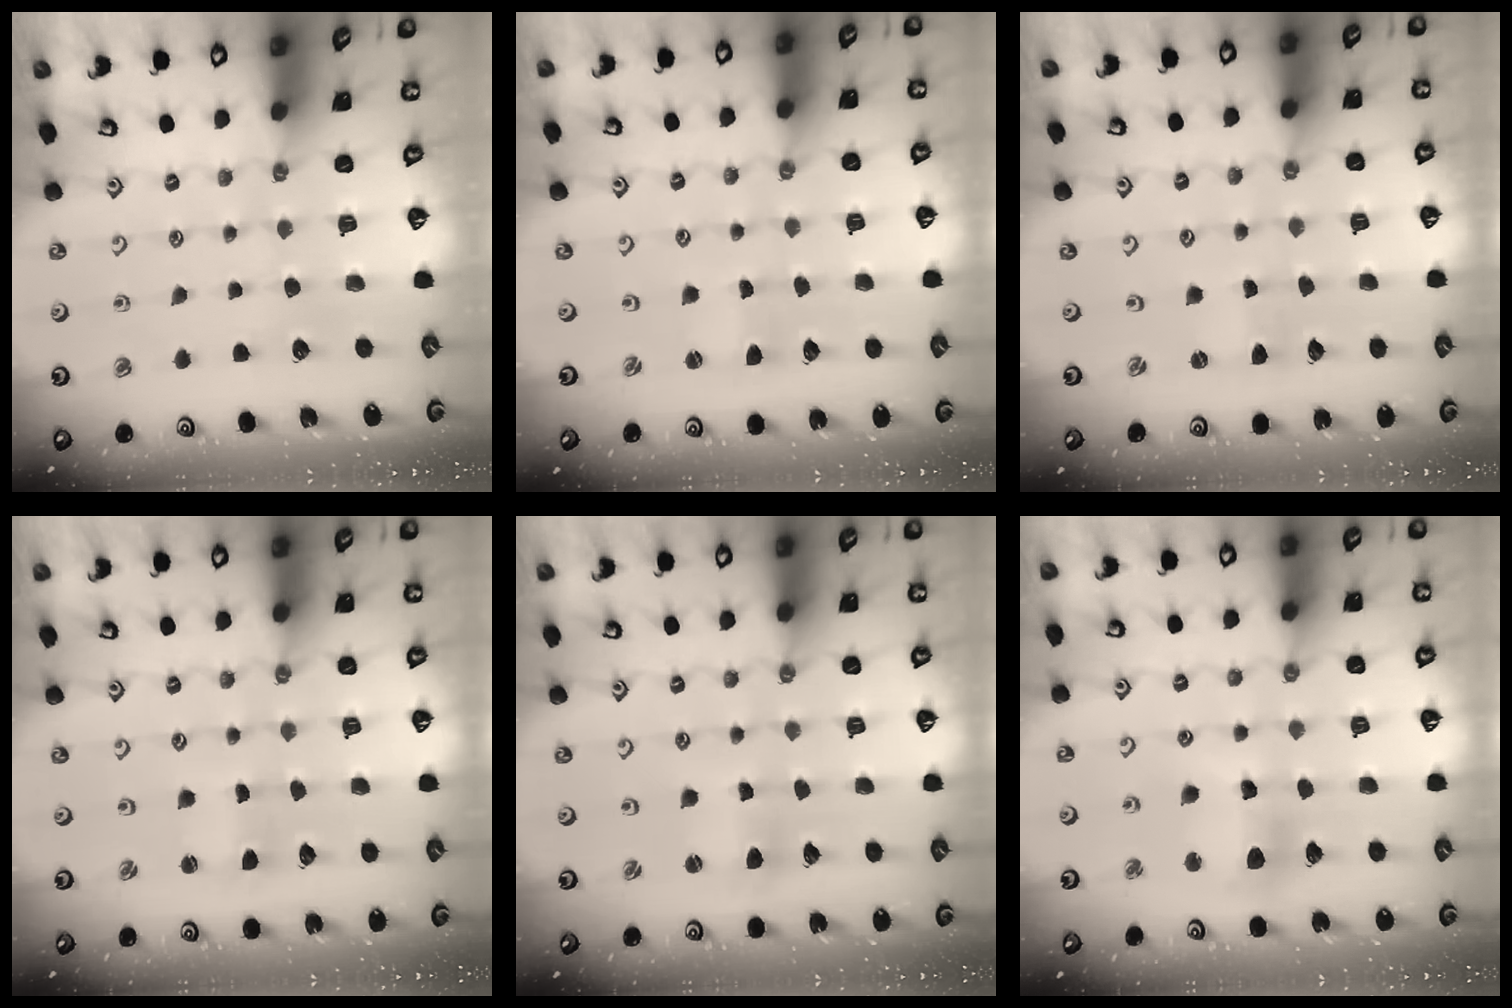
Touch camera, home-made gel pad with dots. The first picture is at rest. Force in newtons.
{"total": 0.0}
{"total": 0.0}
{"total": 0.9, "press": 0.9, "slide": 0.0}
{"total": 2.7, "press": 2.6, "slide": 0.3}
{"total": 10.9, "press": 10.8, "slide": 1.5}